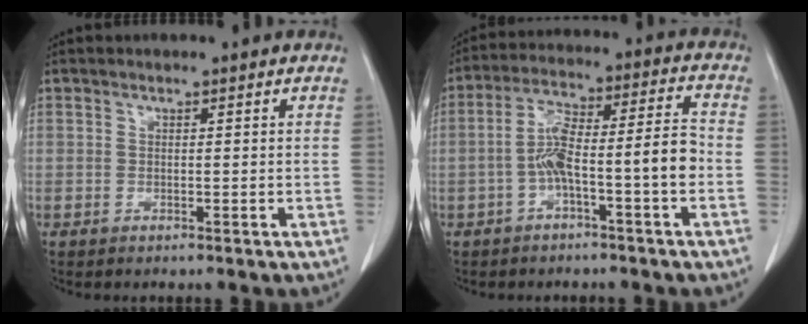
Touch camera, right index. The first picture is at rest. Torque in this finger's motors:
{"motor_torque": [1.54, -0.60, 0.66, 0.21]}